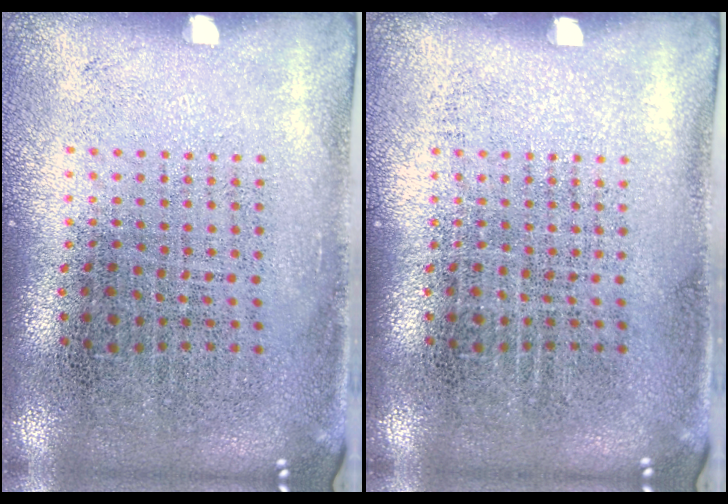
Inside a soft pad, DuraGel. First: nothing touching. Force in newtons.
{"total": 0.0}